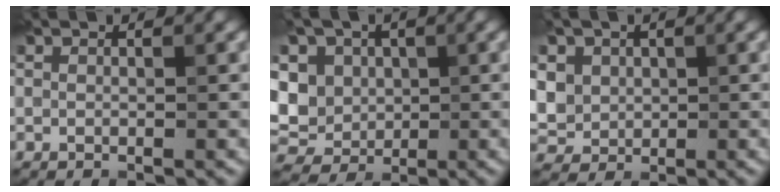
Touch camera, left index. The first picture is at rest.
{"total": 9.5, "force": [1.4, 7.9, 5.1], "torque": [-0.106, 0.019, -0.006]}
{"total": 6.8, "force": [2.2, 5.6, 3.2], "torque": [-0.078, 0.016, 0.029]}